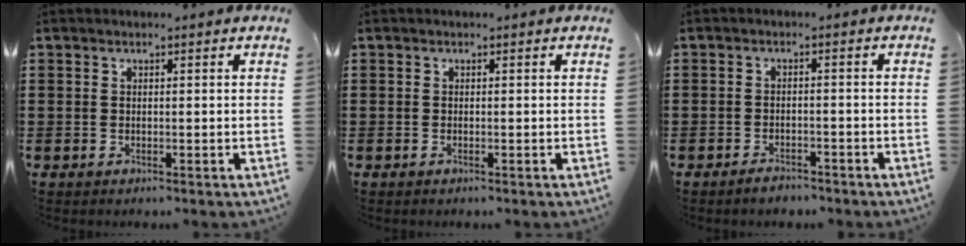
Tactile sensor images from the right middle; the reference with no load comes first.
{"total": 0.0}
{"total": 2.0, "force": [-1.9, 0.4, 0.3], "torque": [-0.011, 0.000, -0.038]}